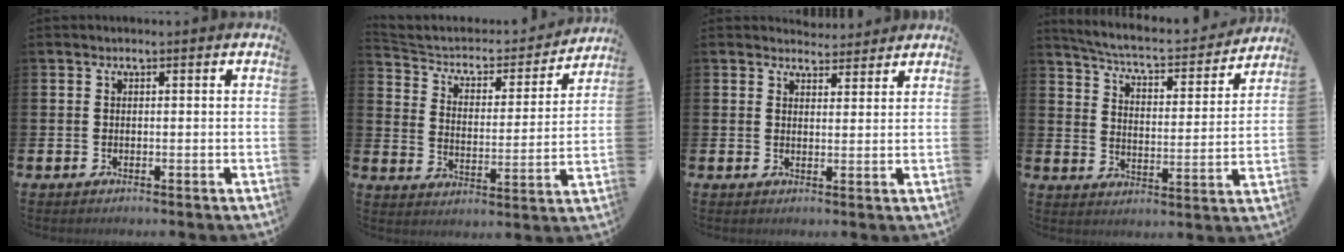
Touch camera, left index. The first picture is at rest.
{"total": 5.1, "force": [4.4, 2.2, 1.0], "torque": [-0.054, -0.036, 0.069]}
{"total": 3.4, "force": [3.3, 0.8, -0.2], "torque": [0.004, -0.018, 0.061]}
{"total": 5.9, "force": [5.5, 0.7, 2.0], "torque": [-0.069, -0.043, 0.089]}